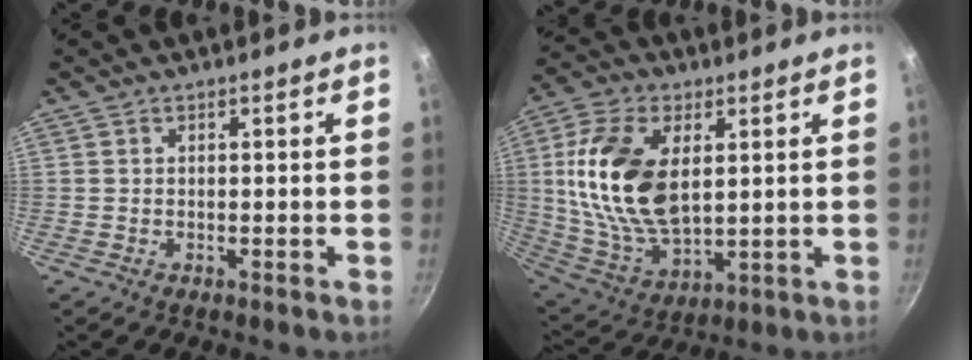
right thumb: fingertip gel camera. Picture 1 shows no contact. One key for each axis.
{"total": 18.8, "fx": 3.7, "fy": 10.7, "fz": 15.0, "tx": -0.283, "ty": -0.011, "tz": 0.079}